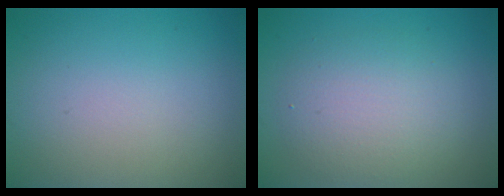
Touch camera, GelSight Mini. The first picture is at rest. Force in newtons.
{"total": 4.2, "press": 4.2, "slide": 0.0}